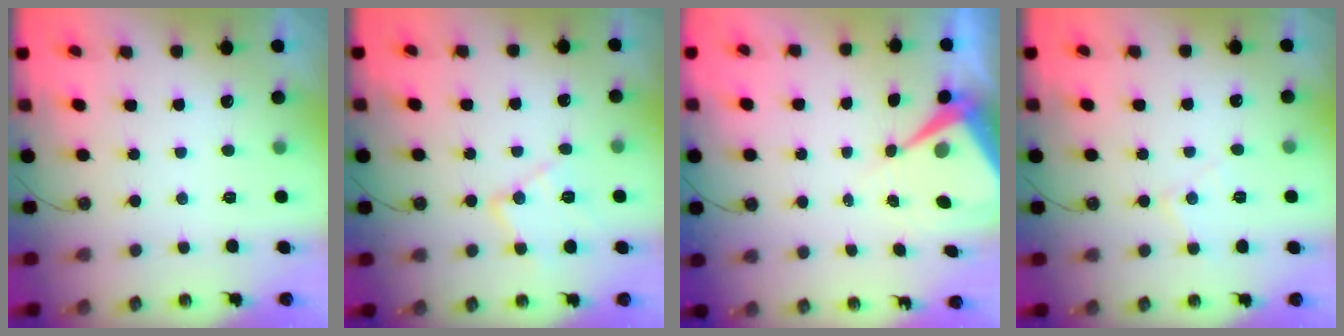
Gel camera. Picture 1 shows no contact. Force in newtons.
{"total": 12.5, "press": 12.5, "slide": 0.7}
{"total": 8.4, "press": 8.3, "slide": 0.9}
{"total": 5.6, "press": 5.6, "slide": 0.2}